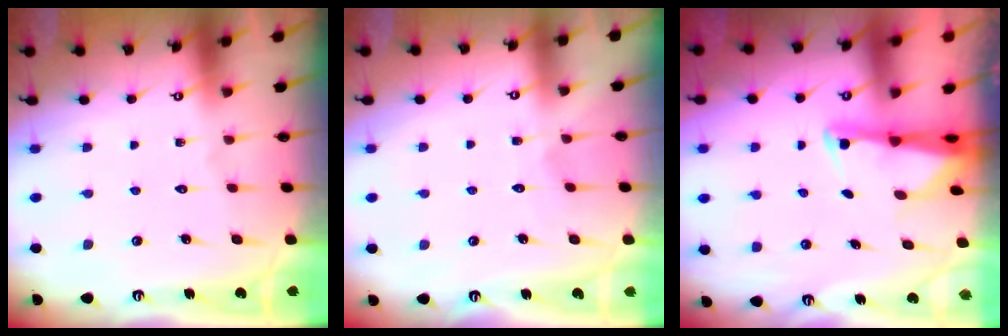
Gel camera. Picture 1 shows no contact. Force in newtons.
{"total": 2.8, "press": 2.8, "slide": 0.3}
{"total": 2.5, "press": 2.5, "slide": 0.5}